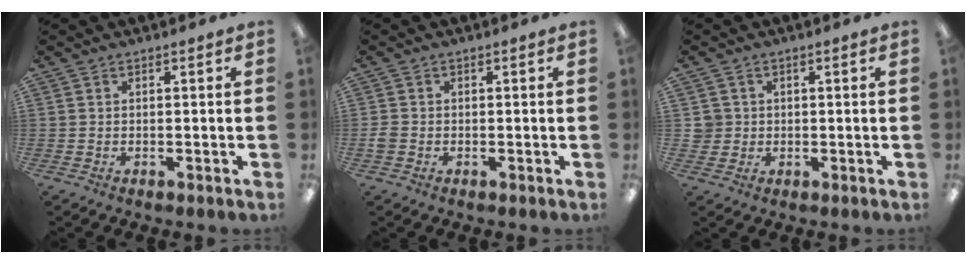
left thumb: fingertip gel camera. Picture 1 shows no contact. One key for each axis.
{"total": 1.7, "fx": -0.4, "fy": 1.5, "fz": 0.8, "tx": -0.012, "ty": 0.005, "tz": -0.009}
{"total": 3.3, "fx": 0.6, "fy": 3.2, "fz": 0.1, "tx": -0.005, "ty": 0.003, "tz": 0.009}